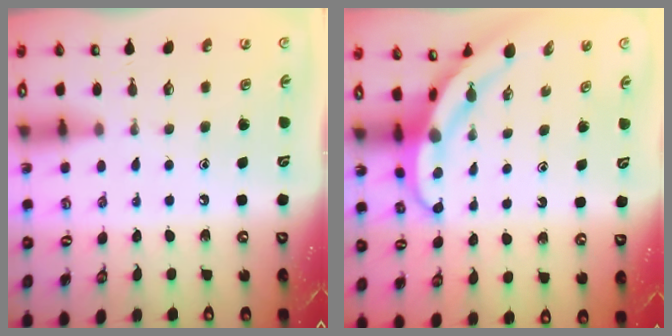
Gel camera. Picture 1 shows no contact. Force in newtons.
{"total": 5.4, "press": 5.4, "slide": 0.8}